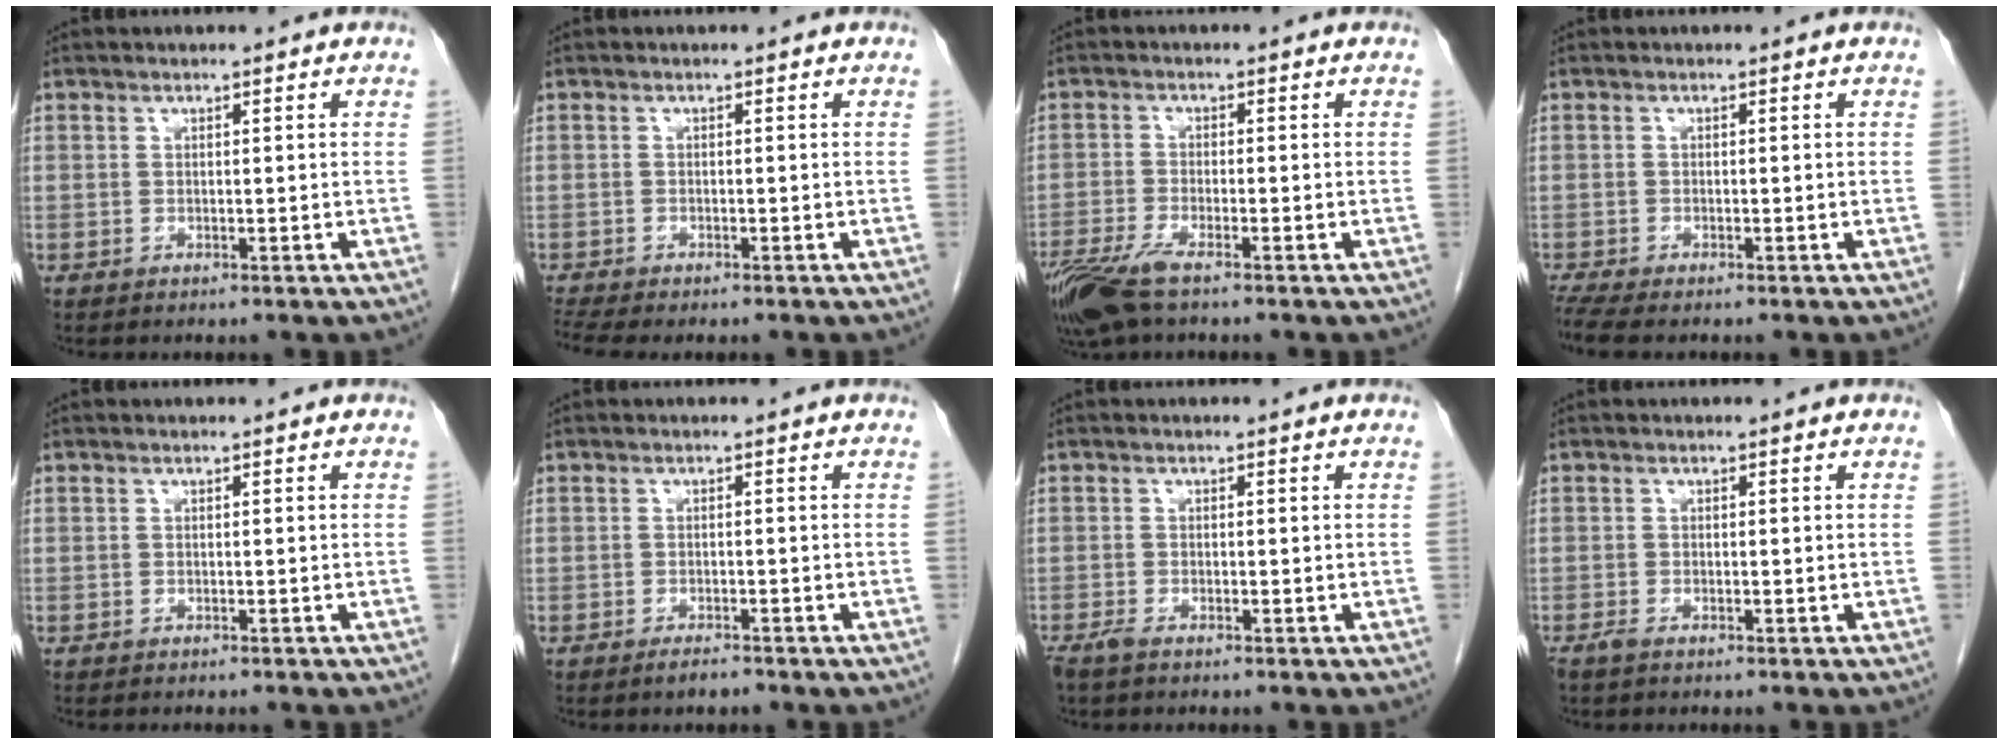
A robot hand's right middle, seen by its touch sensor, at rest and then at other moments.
{"total": 3.4, "force": [-3.0, 0.5, 1.6], "torque": [-0.034, -0.005, -0.048]}
{"total": 7.4, "force": [-5.2, 1.4, 5.0], "torque": [-0.102, -0.017, -0.098]}
{"total": 3.6, "force": [-3.1, 0.3, 1.8], "torque": [-0.038, -0.011, -0.056]}
{"total": 1.6, "force": [-1.5, 0.3, 0.6], "torque": [-0.010, -0.002, -0.017]}
{"total": 1.6, "force": [-1.3, 0.3, 0.8], "torque": [-0.017, -0.002, -0.019]}
{"total": 1.7, "force": [-1.4, 0.3, 1.0], "torque": [-0.026, -0.005, -0.026]}
{"total": 1.0, "force": [-0.8, 0.2, 0.6], "torque": [-0.019, -0.003, -0.016]}